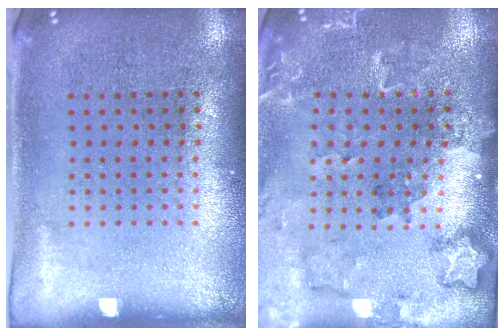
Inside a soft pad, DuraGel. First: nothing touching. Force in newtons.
{"total": 1.8, "press": 1.8, "slide": 0.2}